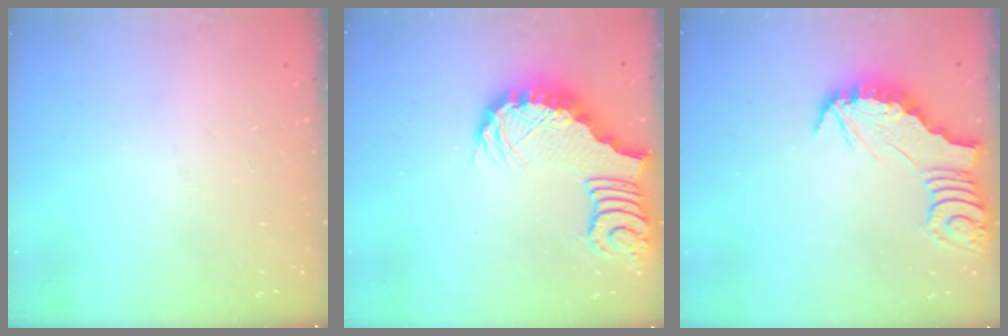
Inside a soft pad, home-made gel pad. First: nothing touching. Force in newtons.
{"total": 4.3, "press": 4.3, "slide": 0.5}
{"total": 2.8, "press": 2.8, "slide": 0.3}